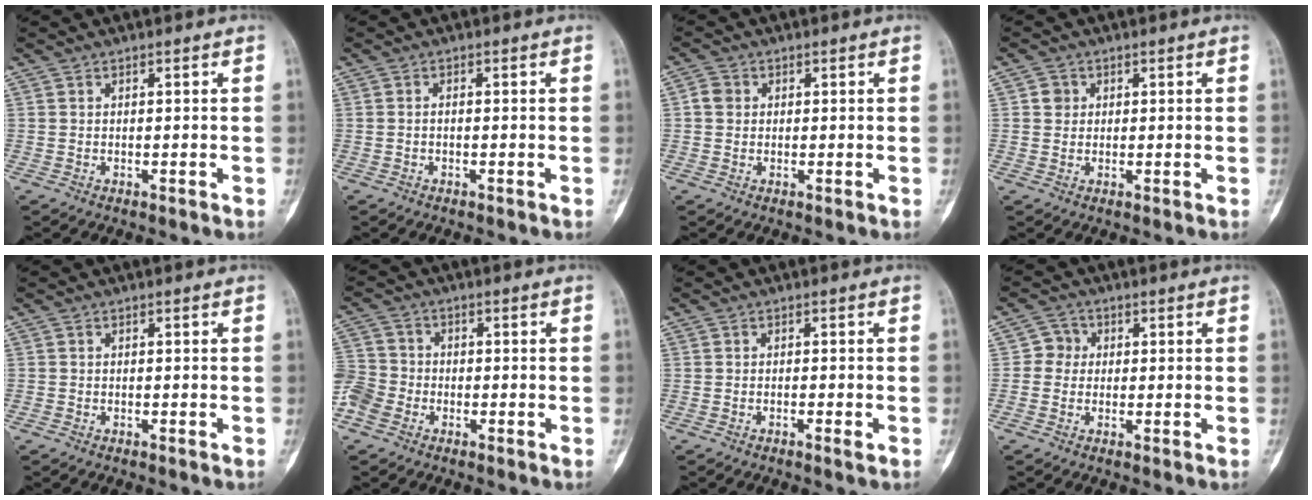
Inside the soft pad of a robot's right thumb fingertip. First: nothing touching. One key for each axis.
{"total": 0.6, "fx": -0.2, "fy": 0.3, "fz": 0.5, "tx": -0.005, "ty": 0.001, "tz": -0.008}
{"total": 2.6, "fx": 0.4, "fy": 2.3, "fz": 1.1, "tx": -0.008, "ty": 0.005, "tz": 0.002}
{"total": 2.2, "fx": 0.6, "fy": 2.1, "fz": 0.6, "tx": 0.006, "ty": 0.000, "tz": 0.006}
{"total": 0.0}
{"total": 7.5, "fx": -3.3, "fy": 6.1, "fz": 2.9, "tx": -0.059, "ty": 0.016, "tz": -0.071}
{"total": 1.3, "fx": -0.7, "fy": 0.2, "fz": 1.1, "tx": -0.021, "ty": 0.001, "tz": -0.015}
{"total": 3.2, "fx": 0.1, "fy": 3.1, "fz": 0.8, "tx": 0.016, "ty": 0.009, "tz": -0.009}